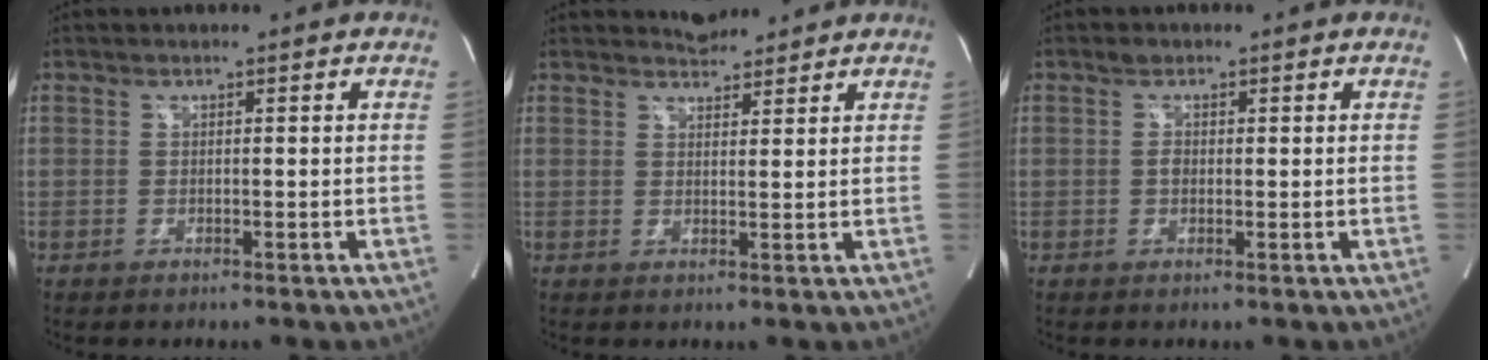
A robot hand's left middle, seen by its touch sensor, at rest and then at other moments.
{"total": 3.0, "force": [2.9, 0.8, 0.2], "torque": [-0.008, 0.006, 0.047]}
{"total": 1.2, "force": [0.3, 0.9, 0.7], "torque": [-0.020, 0.000, 0.004]}